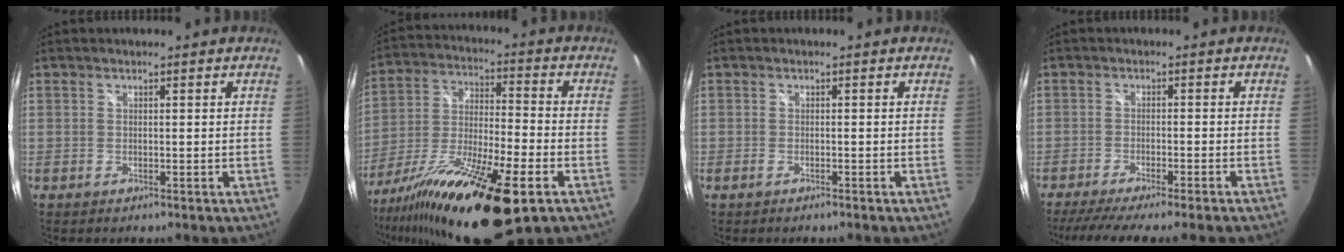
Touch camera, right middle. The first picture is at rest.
{"total": 22.2, "force": [-12.5, 4.5, 17.8], "torque": [-0.328, -0.051, -0.219]}
{"total": 1.2, "force": [-1.0, 0.3, 0.7], "torque": [-0.015, -0.002, -0.019]}
{"total": 9.4, "force": [-8.0, -0.7, 4.9], "torque": [-0.101, -0.026, -0.122]}